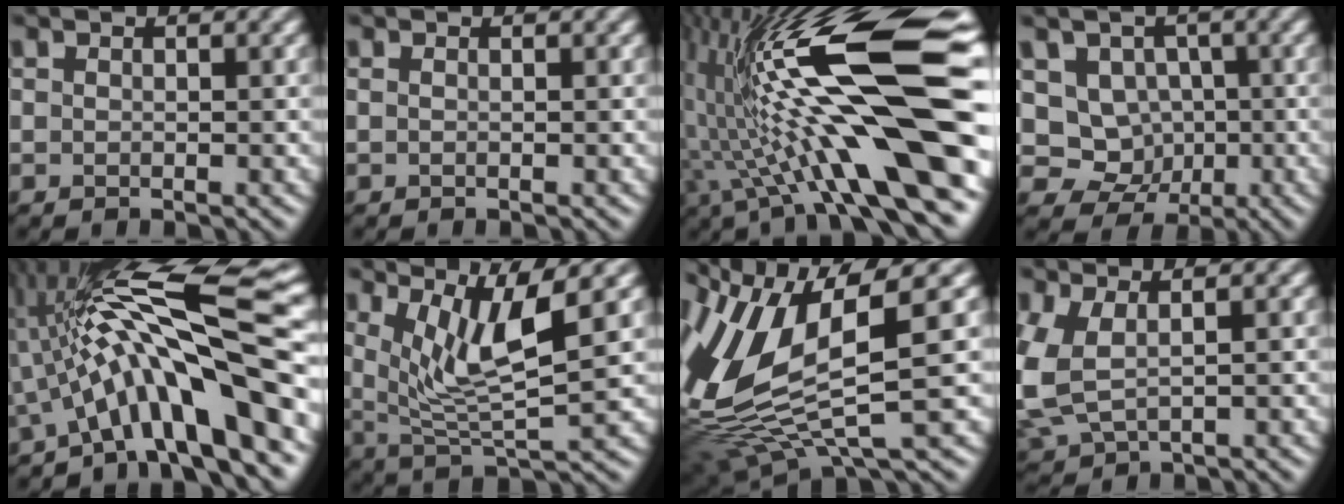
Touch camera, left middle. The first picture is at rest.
{"total": 0.0}
{"total": 16.2, "force": [1.5, 3.3, 15.8], "torque": [-0.261, 0.012, 0.024]}
{"total": 6.4, "force": [0.2, 5.8, 2.7], "torque": [-0.037, 0.023, -0.027]}
{"total": 13.1, "force": [-1.2, 2.6, 12.8], "torque": [-0.195, 0.030, -0.022]}
{"total": 5.6, "force": [2.2, 0.9, 5.1], "torque": [-0.106, -0.004, 0.046]}
{"total": 10.7, "force": [1.7, 3.8, 9.9], "torque": [-0.229, -0.008, 0.037]}
{"total": 5.2, "force": [0.4, 3.1, 4.2], "torque": [-0.118, -0.008, 0.012]}